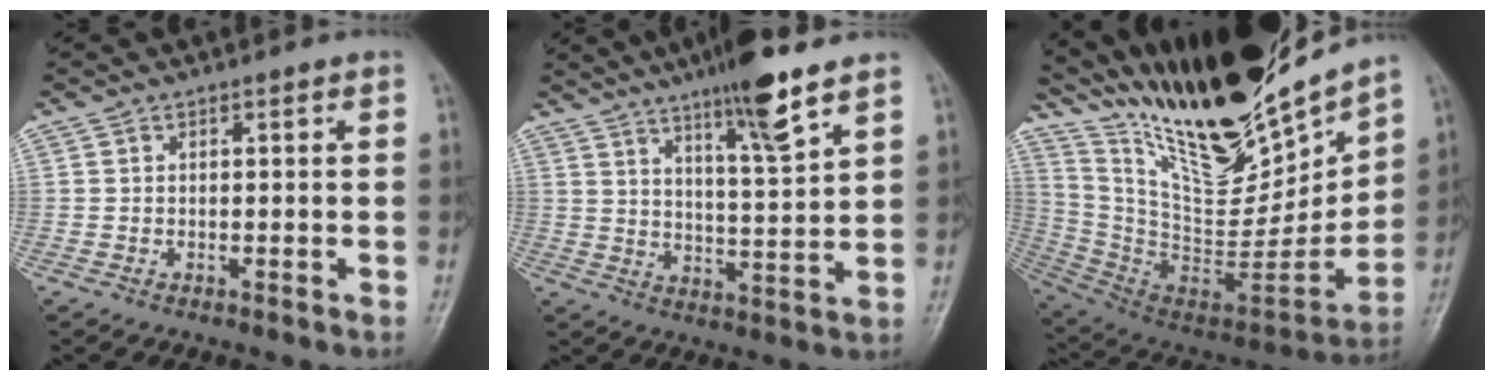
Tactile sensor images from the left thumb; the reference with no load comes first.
{"total": 11.5, "force": [7.7, 1.1, 8.5], "torque": [-0.136, -0.044, 0.129]}
{"total": 28.5, "force": [23.5, 6.9, 14.5], "torque": [-0.208, -0.119, 0.406]}